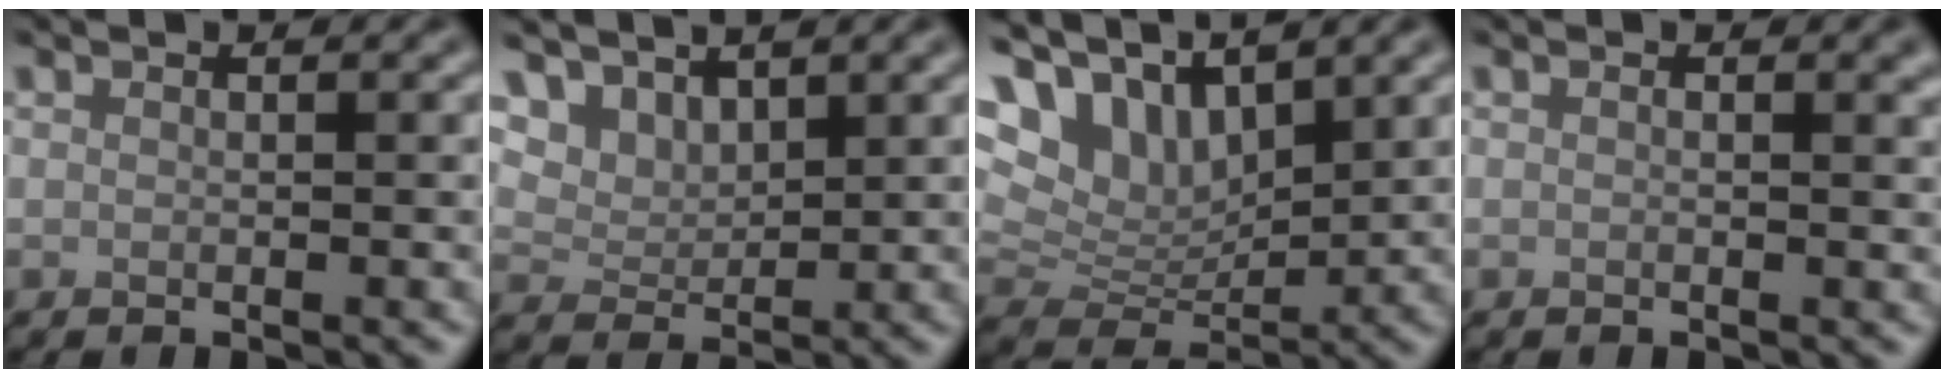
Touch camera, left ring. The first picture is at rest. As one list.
[{"total": 4.0, "force": [3.0, 2.0, 1.5], "torque": [-0.042, -0.016, 0.068]}, {"total": 9.1, "force": [5.9, 4.9, 5.0], "torque": [-0.110, 0.021, 0.101]}, {"total": 1.2, "force": [0.3, 0.3, 1.1], "torque": [-0.012, -0.003, 0.005]}]